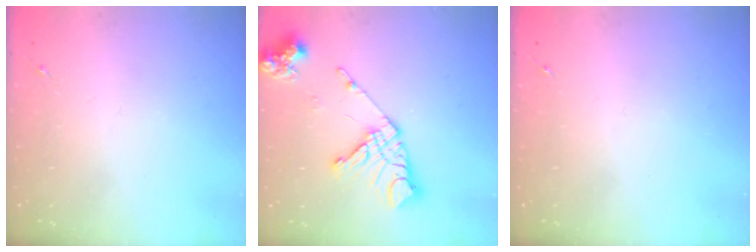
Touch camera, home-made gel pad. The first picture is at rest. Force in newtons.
{"total": 16.8, "press": 16.7, "slide": 2.2}
{"total": 0.0}